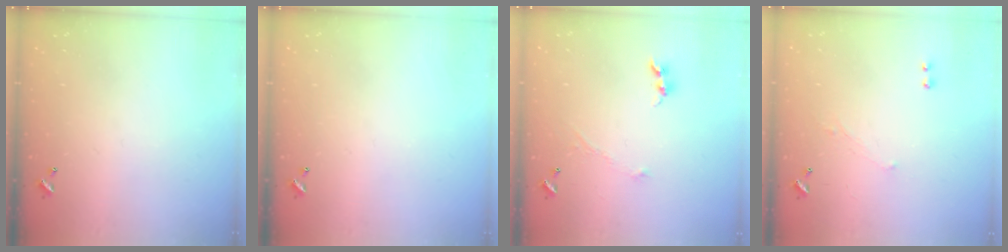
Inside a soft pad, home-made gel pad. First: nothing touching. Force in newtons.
{"total": 0.0}
{"total": 1.2, "press": 1.2, "slide": 0.1}
{"total": 1.2, "press": 0.8, "slide": 0.9}